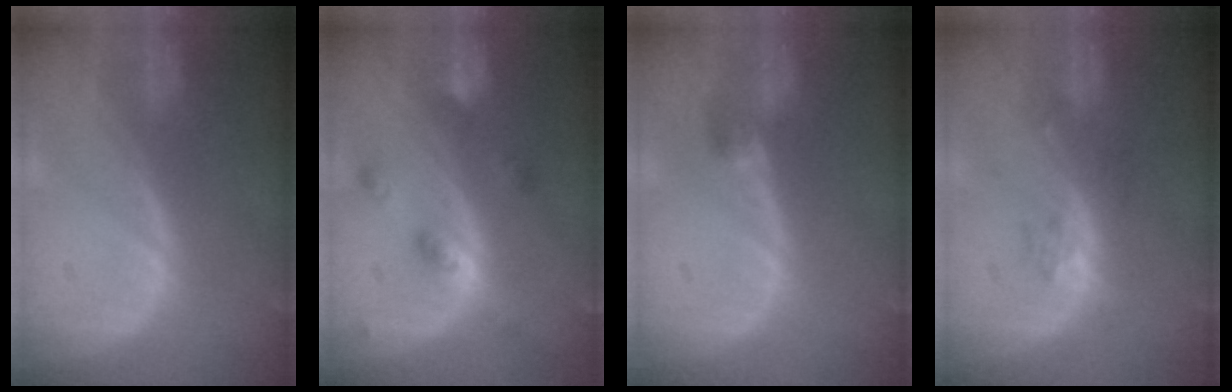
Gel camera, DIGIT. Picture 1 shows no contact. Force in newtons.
{"total": 5.3, "press": 4.6, "slide": 2.5}
{"total": 2.6, "press": 2.6, "slide": 0.6}
{"total": 2.6, "press": 2.6, "slide": 0.2}